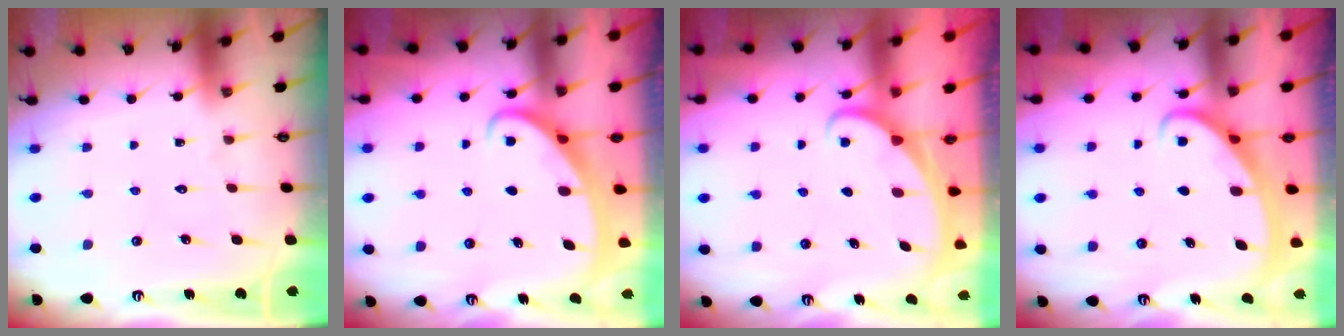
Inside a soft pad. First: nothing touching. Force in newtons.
{"total": 2.6, "press": 2.6, "slide": 0.4}
{"total": 1.7, "press": 1.7, "slide": 0.1}
{"total": 2.5, "press": 2.5, "slide": 0.4}